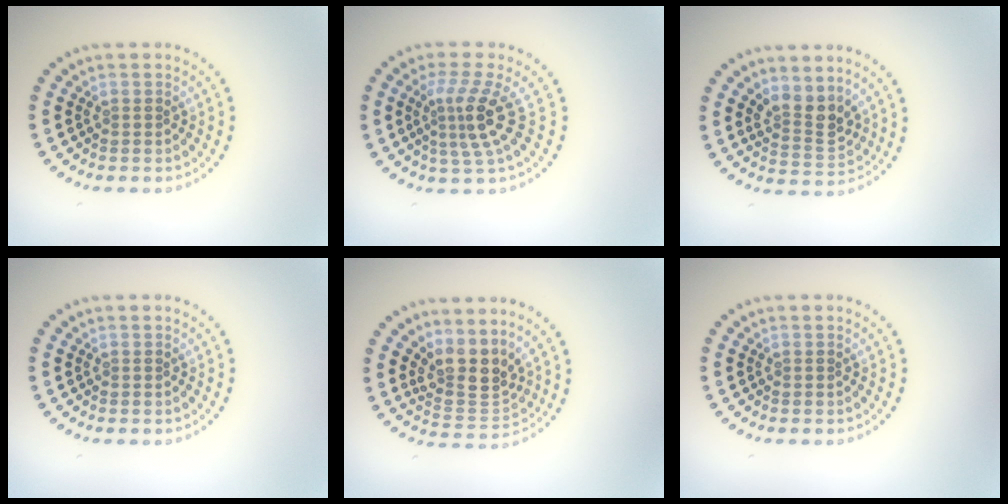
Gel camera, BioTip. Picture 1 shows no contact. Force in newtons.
{"total": 3.7, "press": 2.6, "slide": 2.7}
{"total": 3.1, "press": 2.7, "slide": 1.5}
{"total": 0.0}
{"total": 3.9, "press": 2.9, "slide": 2.6}
{"total": 0.0}